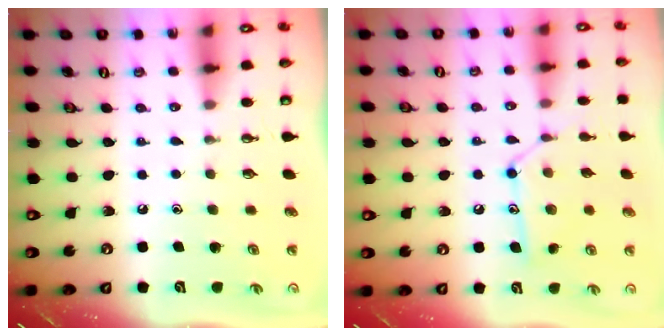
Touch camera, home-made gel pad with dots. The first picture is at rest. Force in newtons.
{"total": 12.2, "press": 12.2, "slide": 0.8}